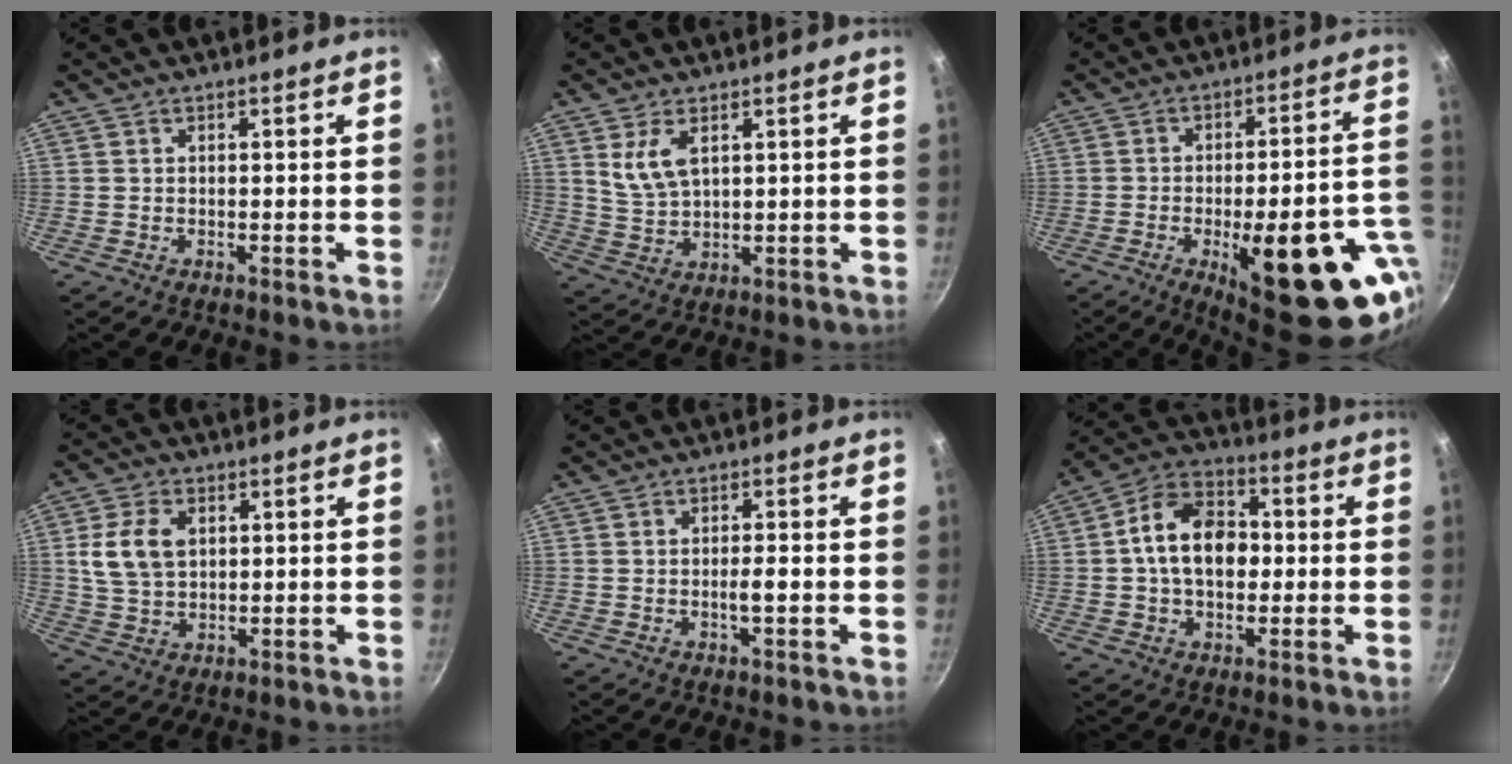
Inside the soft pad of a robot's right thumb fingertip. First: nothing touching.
{"total": 6.3, "force": [2.6, 3.2, 4.7], "torque": [-0.087, -0.021, 0.059]}
{"total": 27.2, "force": [-9.2, 9.7, 23.7], "torque": [-0.262, 0.019, -0.114]}
{"total": 8.6, "force": [2.0, 5.9, 6.0], "torque": [-0.102, -0.001, 0.038]}
{"total": 2.1, "force": [-0.5, 0.3, 2.1], "torque": [-0.038, 0.005, -0.010]}
{"total": 13.7, "force": [0.3, 9.5, 9.9], "torque": [-0.132, 0.028, -0.013]}